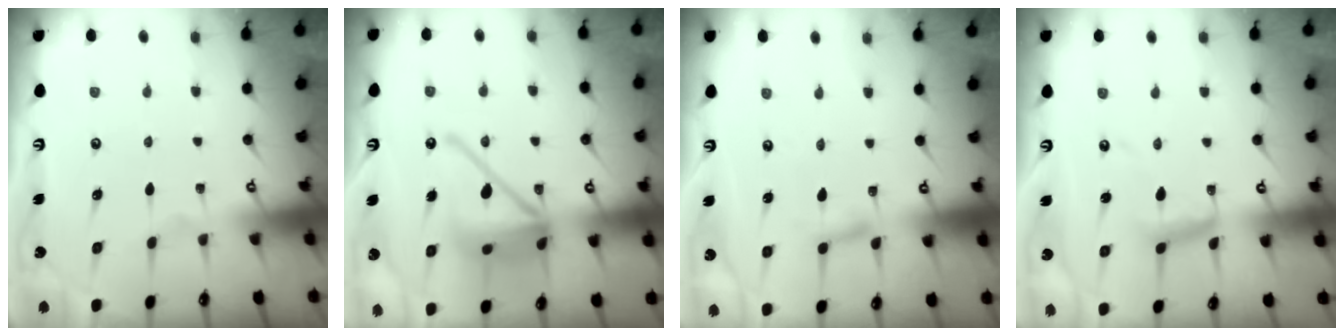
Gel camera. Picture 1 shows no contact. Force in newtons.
{"total": 17.4, "press": 17.2, "slide": 2.3}
{"total": 2.4, "press": 2.4, "slide": 0.2}
{"total": 10.4, "press": 10.3, "slide": 0.9}